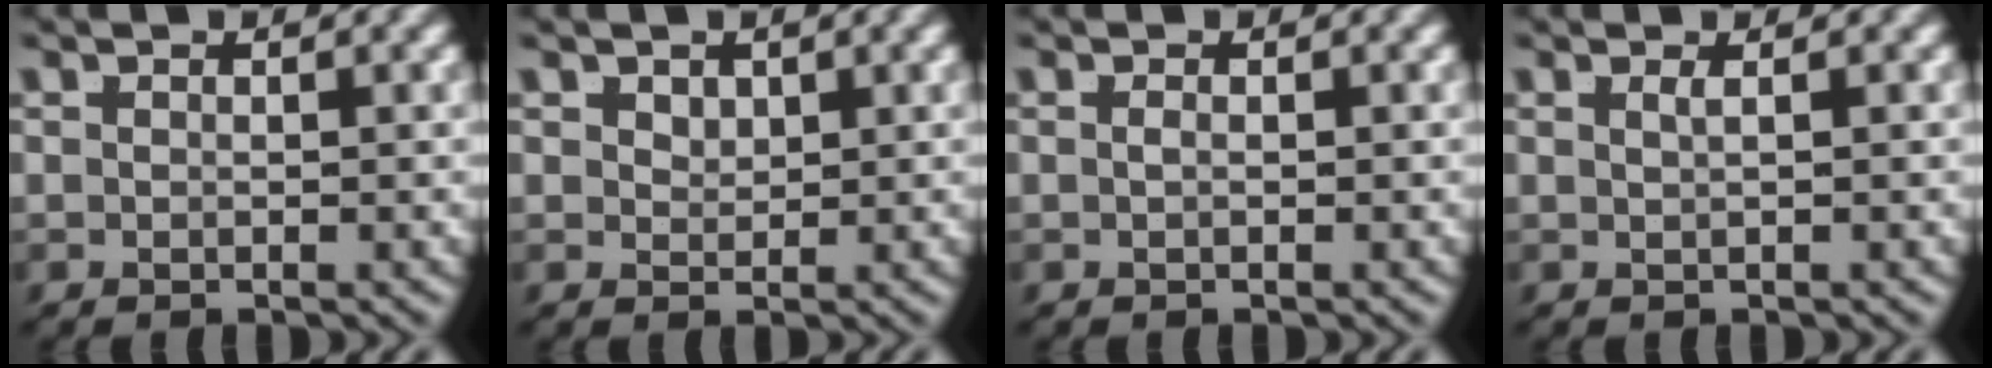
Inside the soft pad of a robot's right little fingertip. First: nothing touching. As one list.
[{"total": 1.2, "force": [1.1, 0.2, 0.4], "torque": [0.001, -0.008, 0.032]}, {"total": 0.6, "force": [-0.4, -0.4, 0.1], "torque": [-0.005, -0.007, -0.002]}, {"total": 1.0, "force": [0.0, -0.9, 0.4], "torque": [-0.001, -0.001, 0.004]}]